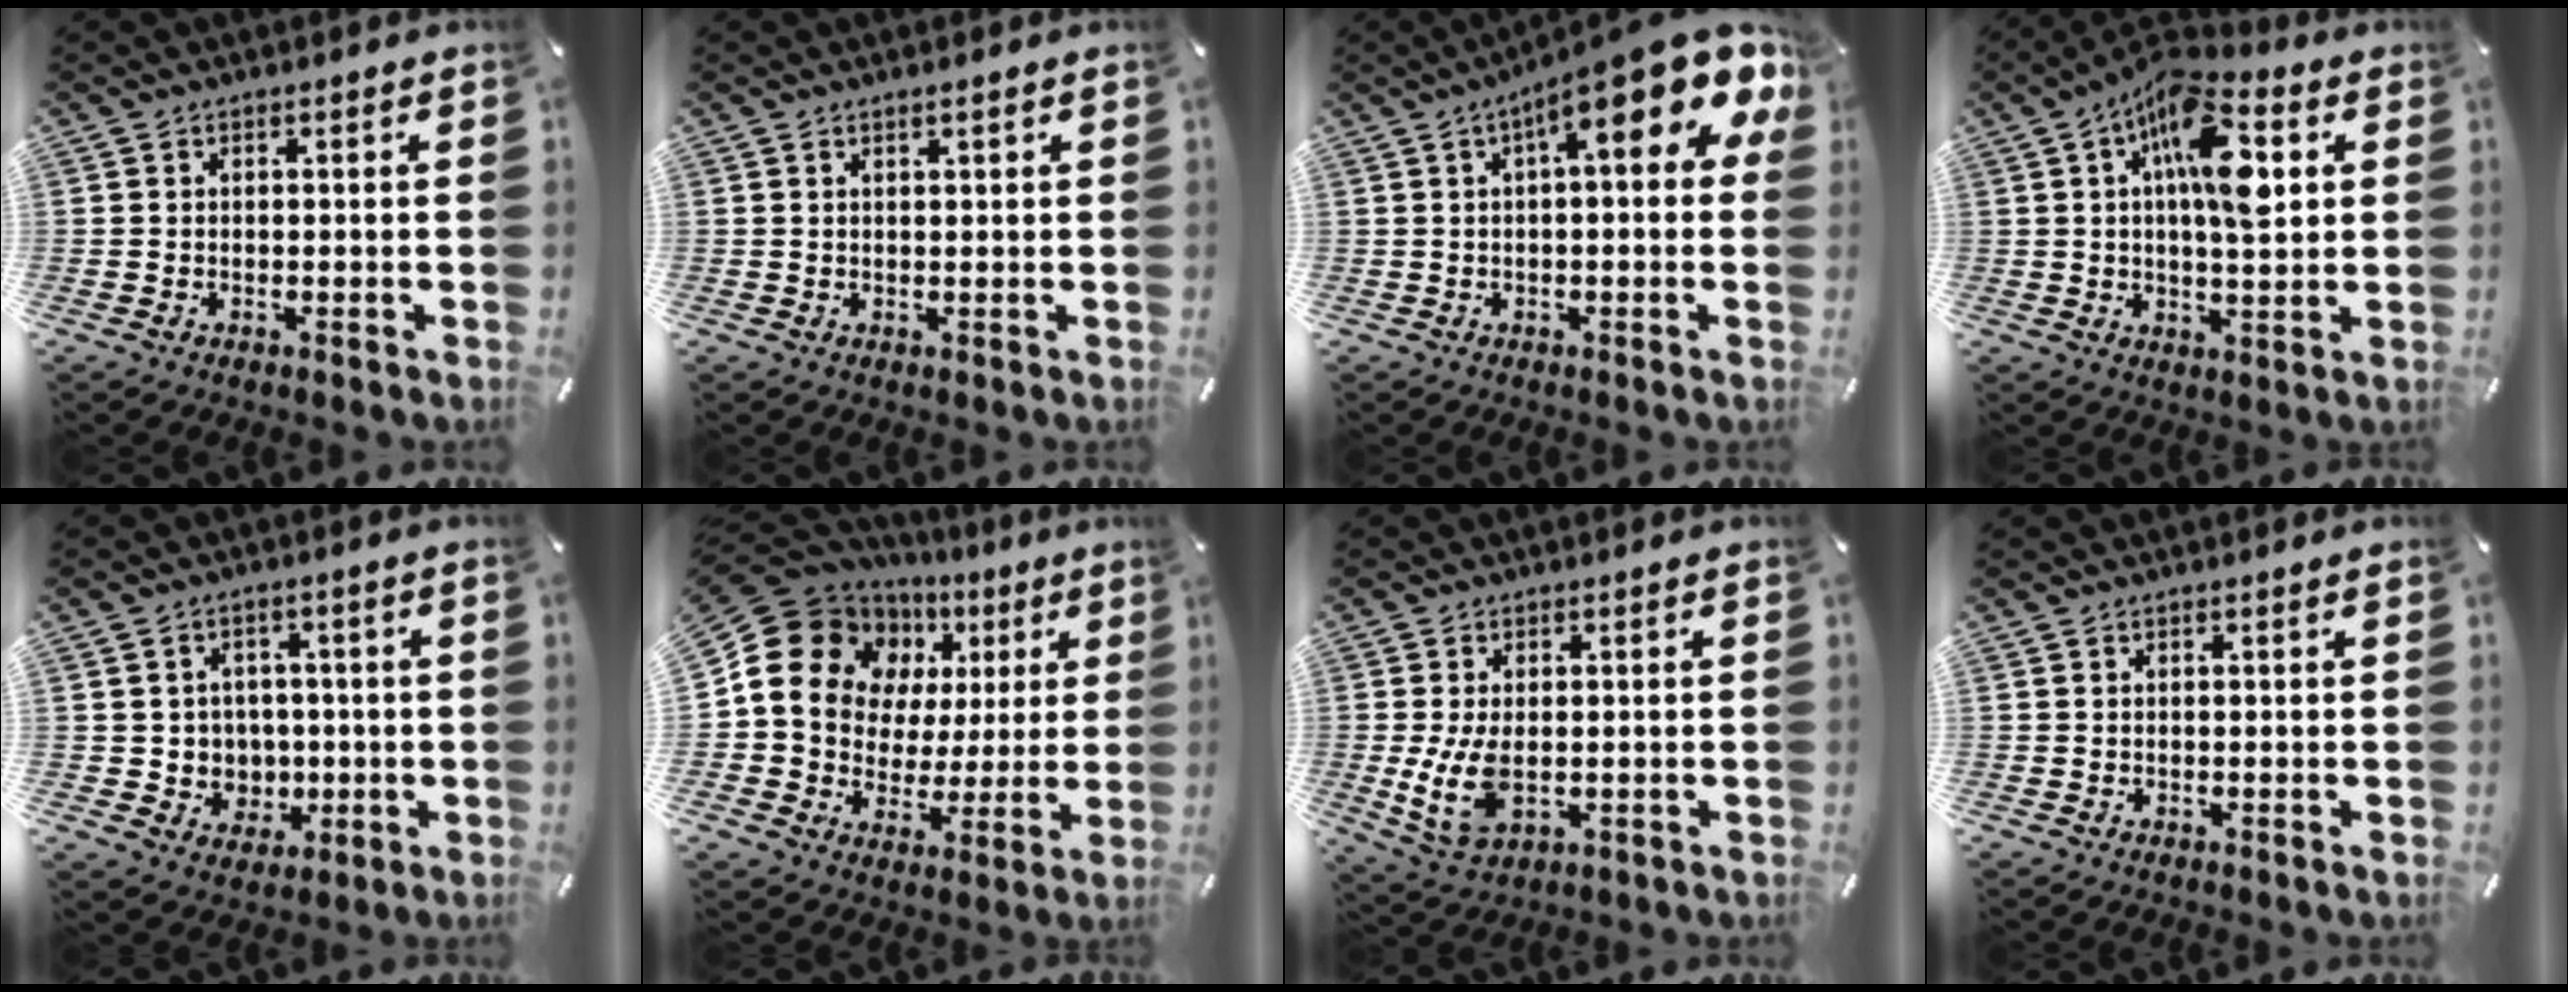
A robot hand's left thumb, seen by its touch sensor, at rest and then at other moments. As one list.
[{"total": 1.0, "force": [0.5, 0.1, 0.8], "torque": [-0.015, 0.000, 0.008]}, {"total": 15.0, "force": [6.7, 3.7, 12.9], "torque": [-0.185, -0.047, 0.101]}, {"total": 14.3, "force": [4.4, 5.7, 12.4], "torque": [-0.206, -0.012, 0.073]}, {"total": 6.8, "force": [0.5, 6.7, 0.8], "torque": [-0.012, -0.005, 0.017]}, {"total": 16.2, "force": [4.9, 14.0, 6.6], "torque": [-0.136, -0.030, 0.093]}, {"total": 7.5, "force": [-0.6, 4.4, 6.0], "torque": [-0.141, -0.012, -0.014]}, {"total": 0.0}]